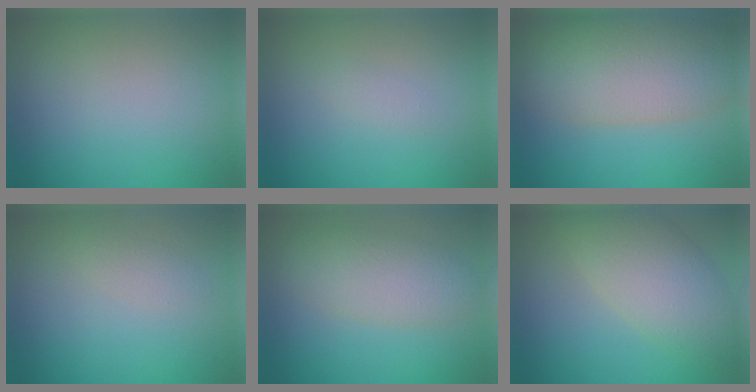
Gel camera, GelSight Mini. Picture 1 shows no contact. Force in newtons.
{"total": 0.7, "press": 0.7, "slide": 0.0}
{"total": 9.0, "press": 9.0, "slide": 0.6}
{"total": 1.2, "press": 1.2, "slide": 0.0}
{"total": 4.1, "press": 4.1, "slide": 0.3}
{"total": 6.6, "press": 6.6, "slide": 0.4}